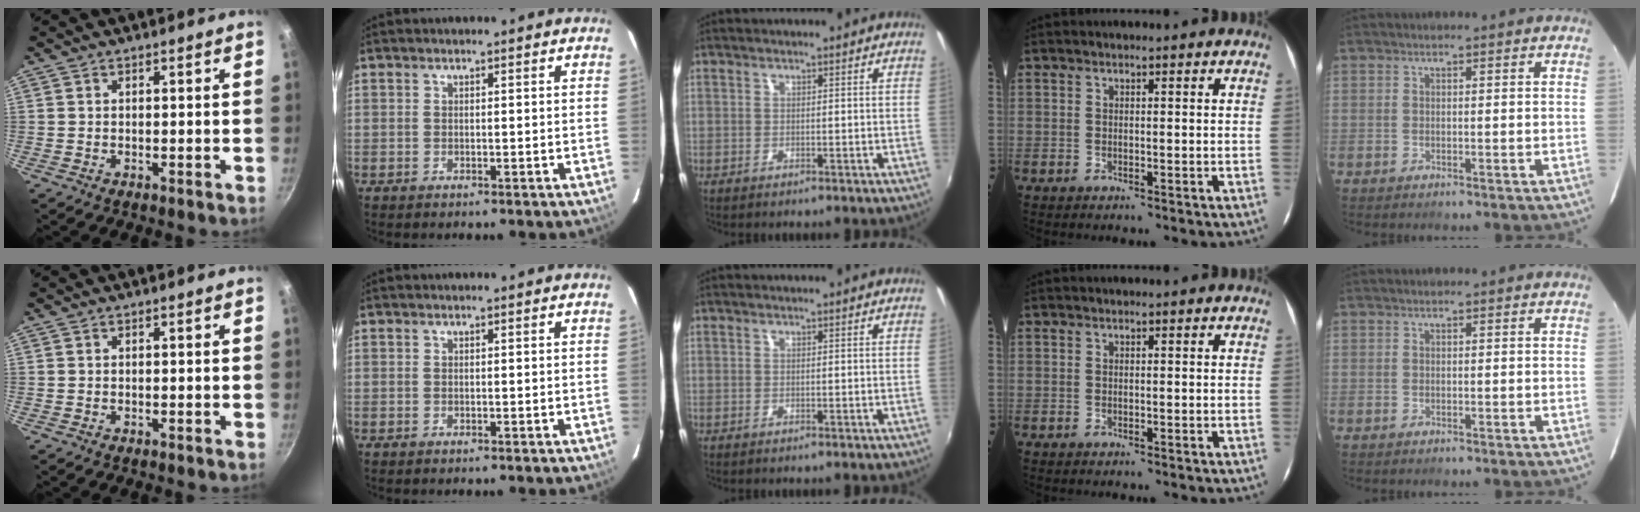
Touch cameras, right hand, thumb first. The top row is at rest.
{}